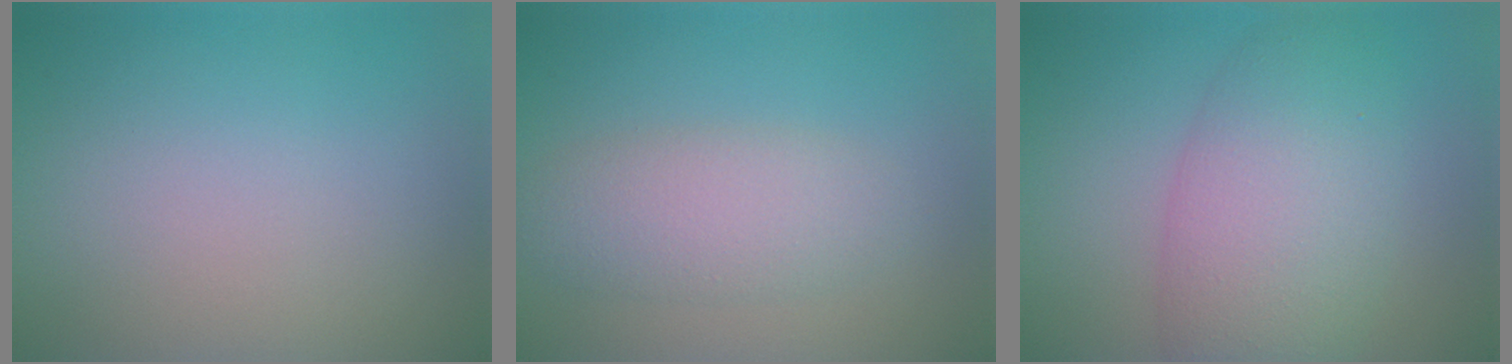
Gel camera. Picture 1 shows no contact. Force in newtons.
{"total": 3.8, "press": 3.7, "slide": 0.2}
{"total": 7.4, "press": 7.4, "slide": 0.3}